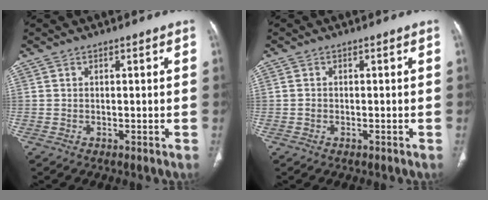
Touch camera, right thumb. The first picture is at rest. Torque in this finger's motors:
{"motor_torque": [-0.25, 0.09, -0.29, 0.13, 0.04]}